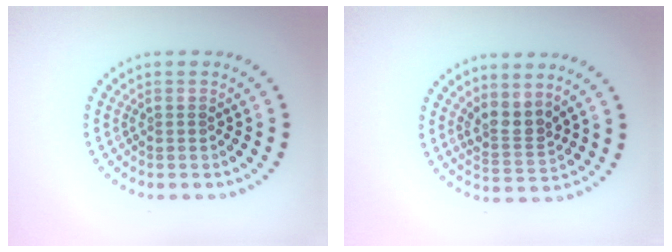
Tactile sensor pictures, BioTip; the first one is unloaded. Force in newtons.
{"total": 2.6, "press": 2.0, "slide": 1.6}